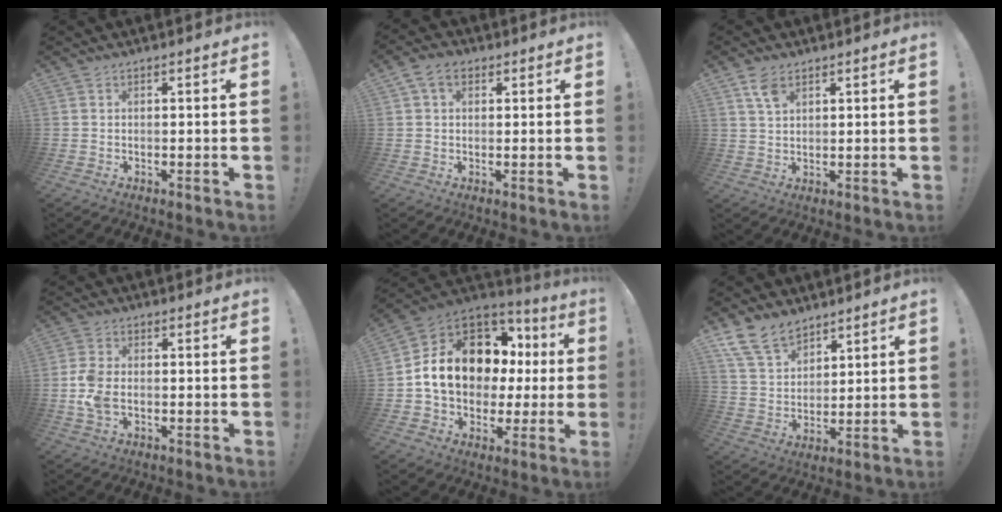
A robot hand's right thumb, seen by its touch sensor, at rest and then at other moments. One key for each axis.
{"total": 5.6, "fx": 1.9, "fy": 3.9, "fz": 3.6, "tx": -0.072, "ty": 0.010, "tz": 0.040}
{"total": 4.7, "fx": 2.7, "fy": 2.5, "fz": 3.0, "tx": -0.055, "ty": -0.008, "tz": 0.052}
{"total": 7.2, "fx": -1.2, "fy": 4.7, "fz": 5.3, "tx": -0.107, "ty": 0.006, "tz": -0.018}
{"total": 17.2, "fx": 3.8, "fy": 12.9, "fz": 10.8, "tx": -0.174, "ty": -0.007, "tz": 0.089}
{"total": 12.2, "fx": 9.2, "fy": 6.9, "fz": 4.3, "tx": -0.087, "ty": -0.054, "tz": 0.180}